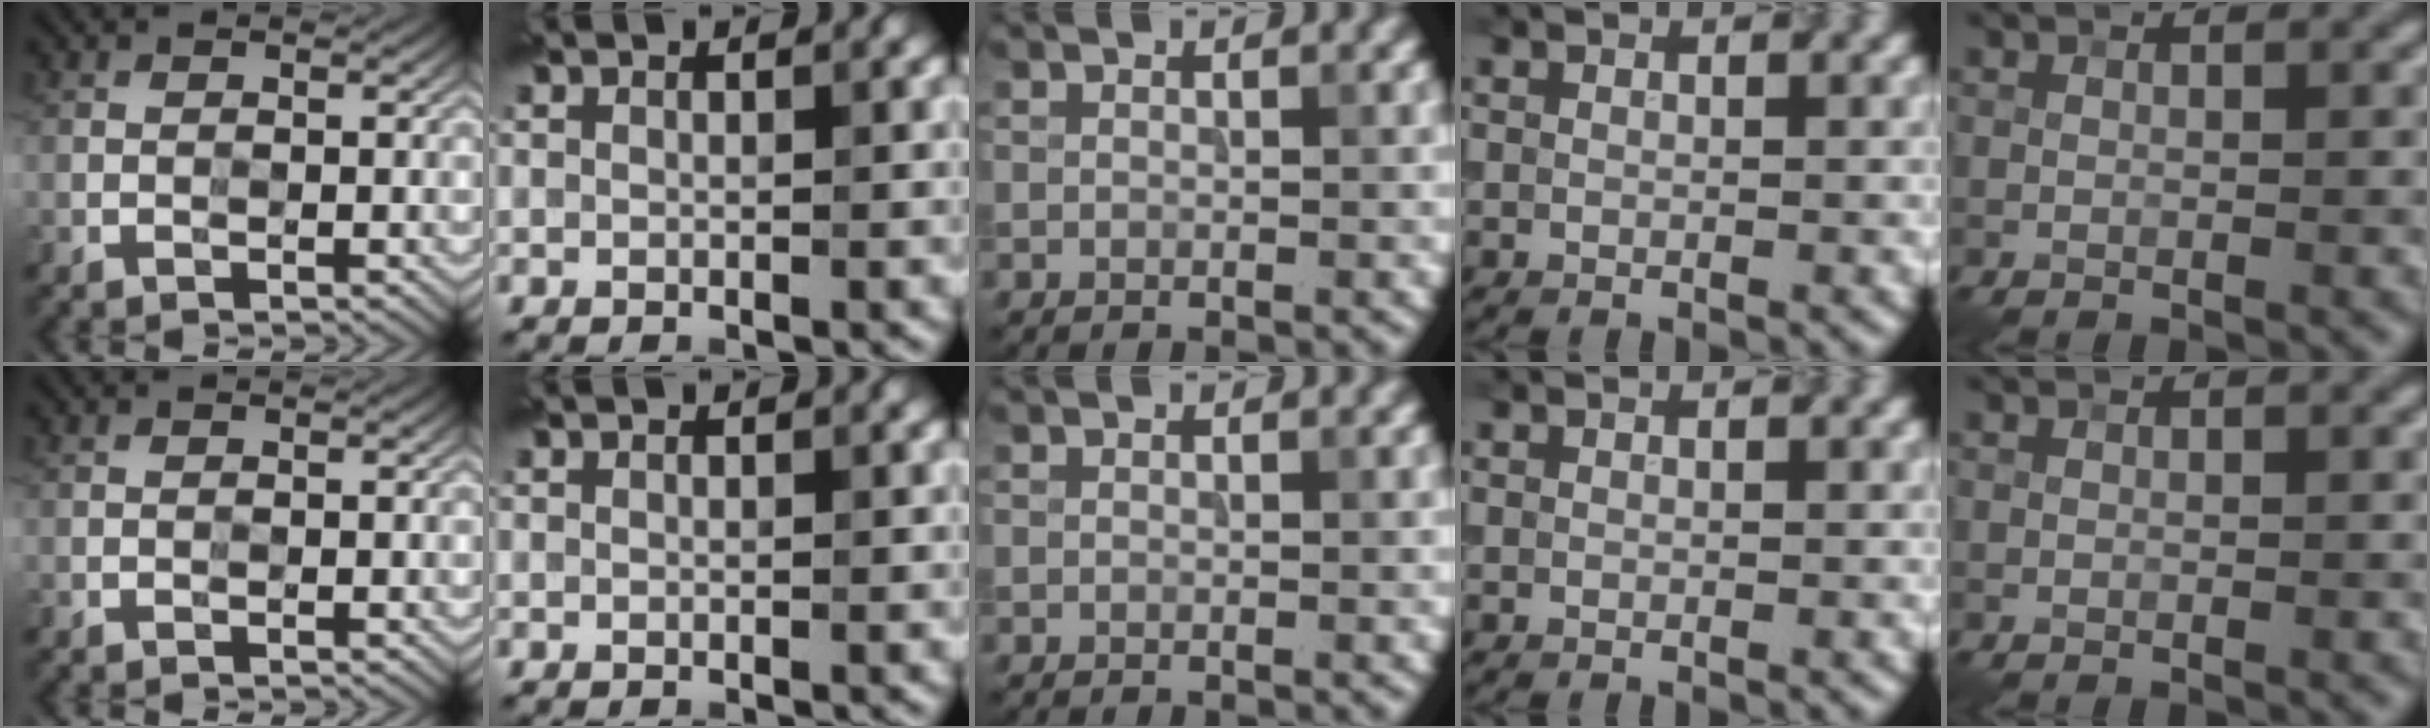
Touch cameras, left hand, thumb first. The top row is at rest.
{}